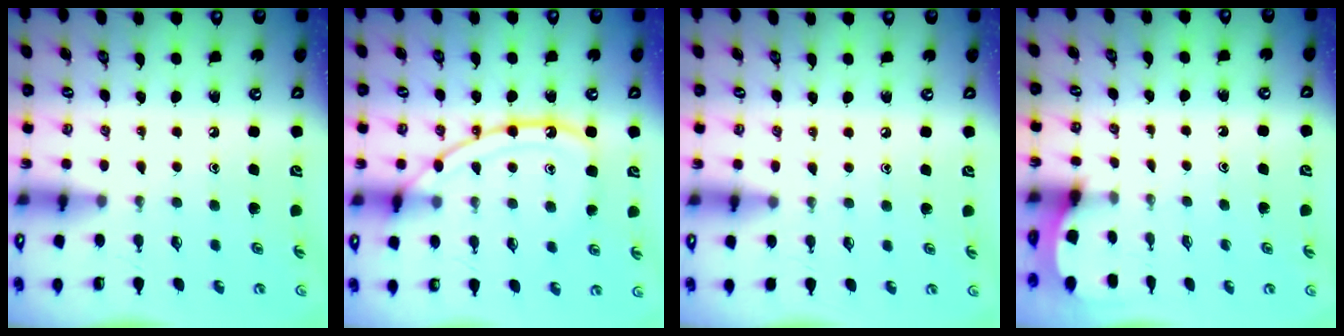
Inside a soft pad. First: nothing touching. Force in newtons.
{"total": 13.6, "press": 13.6, "slide": 1.0}
{"total": 4.0, "press": 3.9, "slide": 0.5}
{"total": 1.0, "press": 0.9, "slide": 0.1}